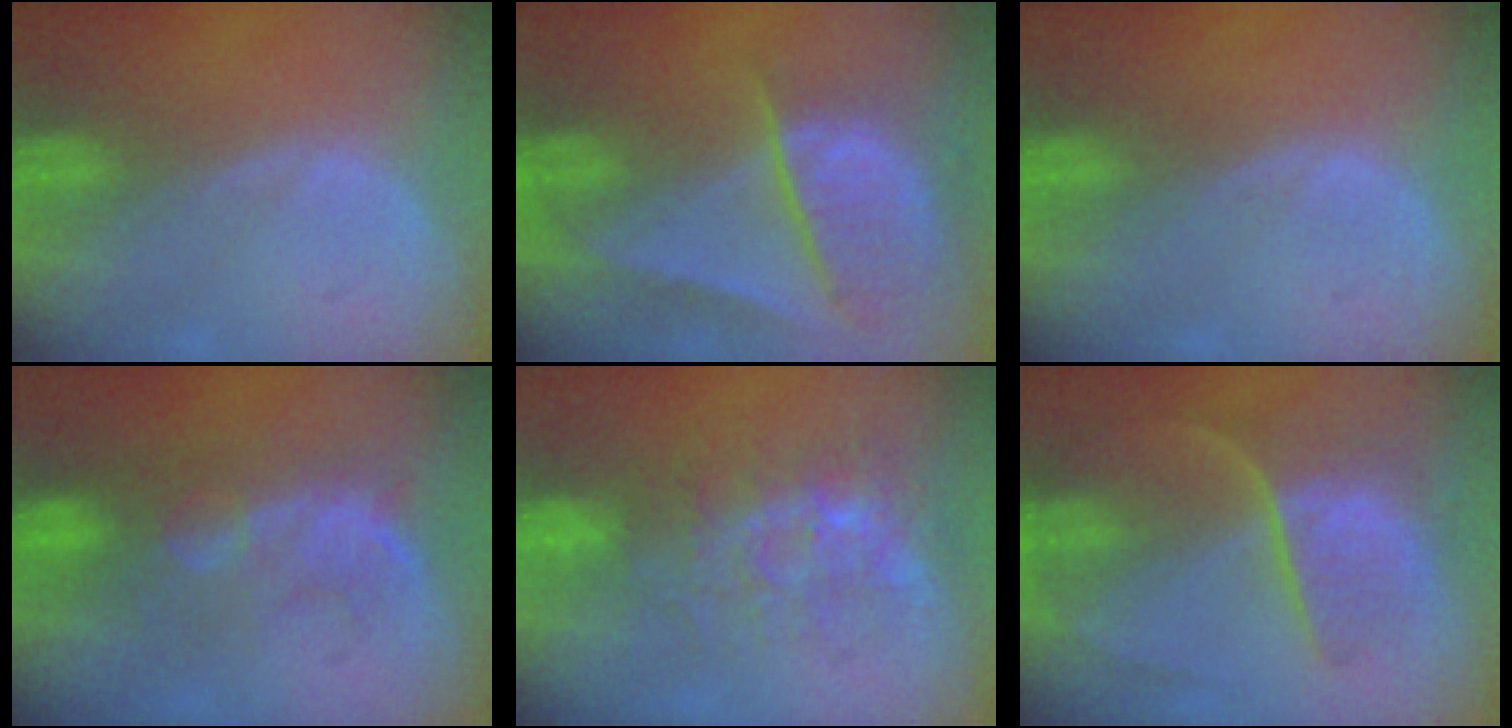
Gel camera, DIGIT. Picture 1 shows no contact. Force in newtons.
{"total": 9.5, "press": 8.1, "slide": 4.9}
{"total": 0.0}
{"total": 8.0, "press": 7.8, "slide": 1.4}
{"total": 8.5, "press": 7.5, "slide": 4.1}
{"total": 8.7, "press": 7.5, "slide": 4.5}